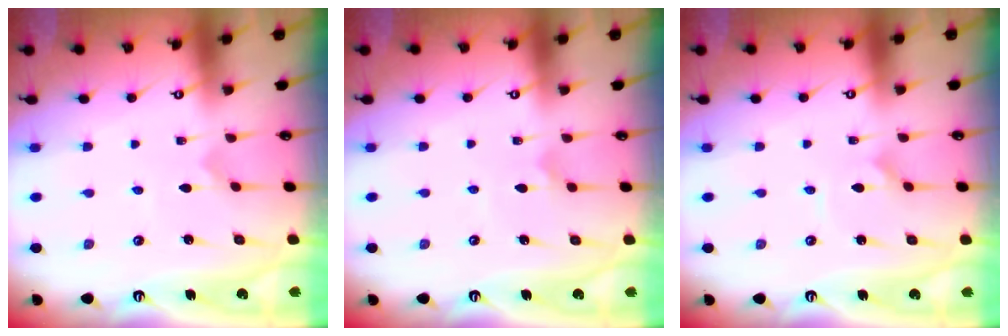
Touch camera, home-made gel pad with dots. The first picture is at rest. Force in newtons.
{"total": 2.6, "press": 2.6, "slide": 0.3}
{"total": 1.6, "press": 1.6, "slide": 0.1}